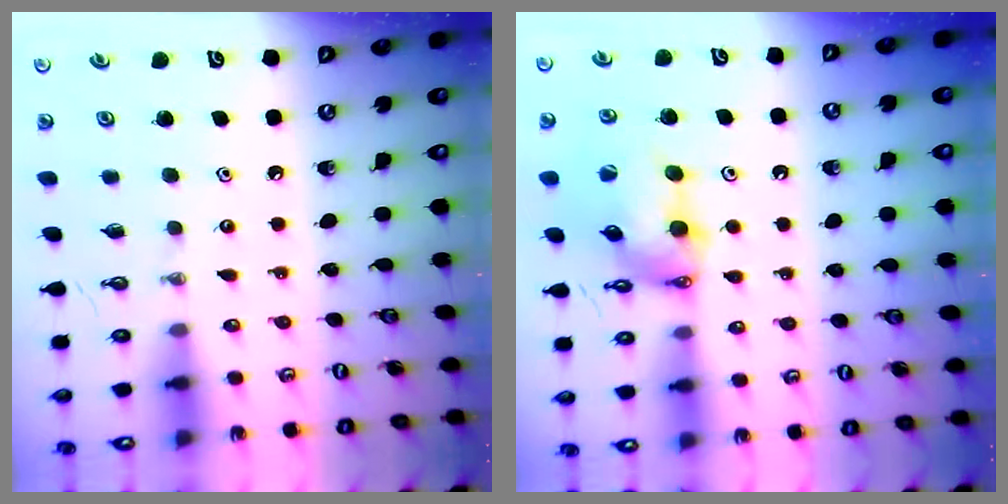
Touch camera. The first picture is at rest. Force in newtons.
{"total": 12.2, "press": 12.1, "slide": 1.2}